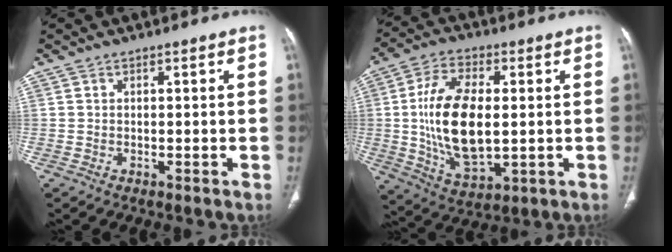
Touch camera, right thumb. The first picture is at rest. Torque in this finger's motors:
{"motor_torque": [2.43, 2.58, 1.77, 0.04, 0.64]}